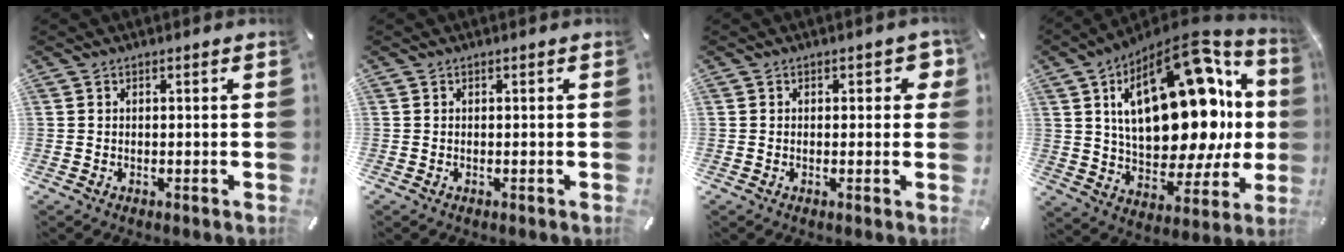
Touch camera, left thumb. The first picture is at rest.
{"total": 0.0}
{"total": 2.9, "force": [0.6, 1.7, 2.2], "torque": [-0.020, 0.000, 0.004]}
{"total": 29.8, "force": [7.1, 16.0, 24.1], "torque": [-0.393, -0.052, 0.124]}